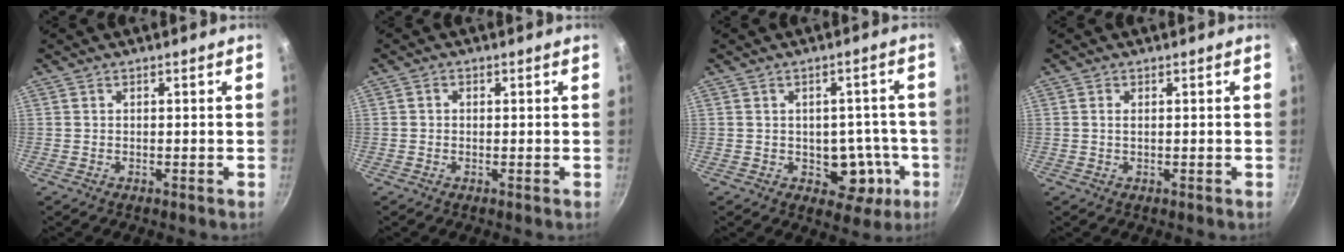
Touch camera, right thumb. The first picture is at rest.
{"total": 1.0, "force": [0.0, 0.9, 0.5], "torque": [-0.007, 0.005, 0.000]}
{"total": 8.3, "force": [-2.2, 6.1, 5.1], "torque": [-0.016, 0.024, -0.019]}
{"total": 1.1, "force": [0.2, 0.6, 0.9], "torque": [-0.018, 0.001, 0.002]}